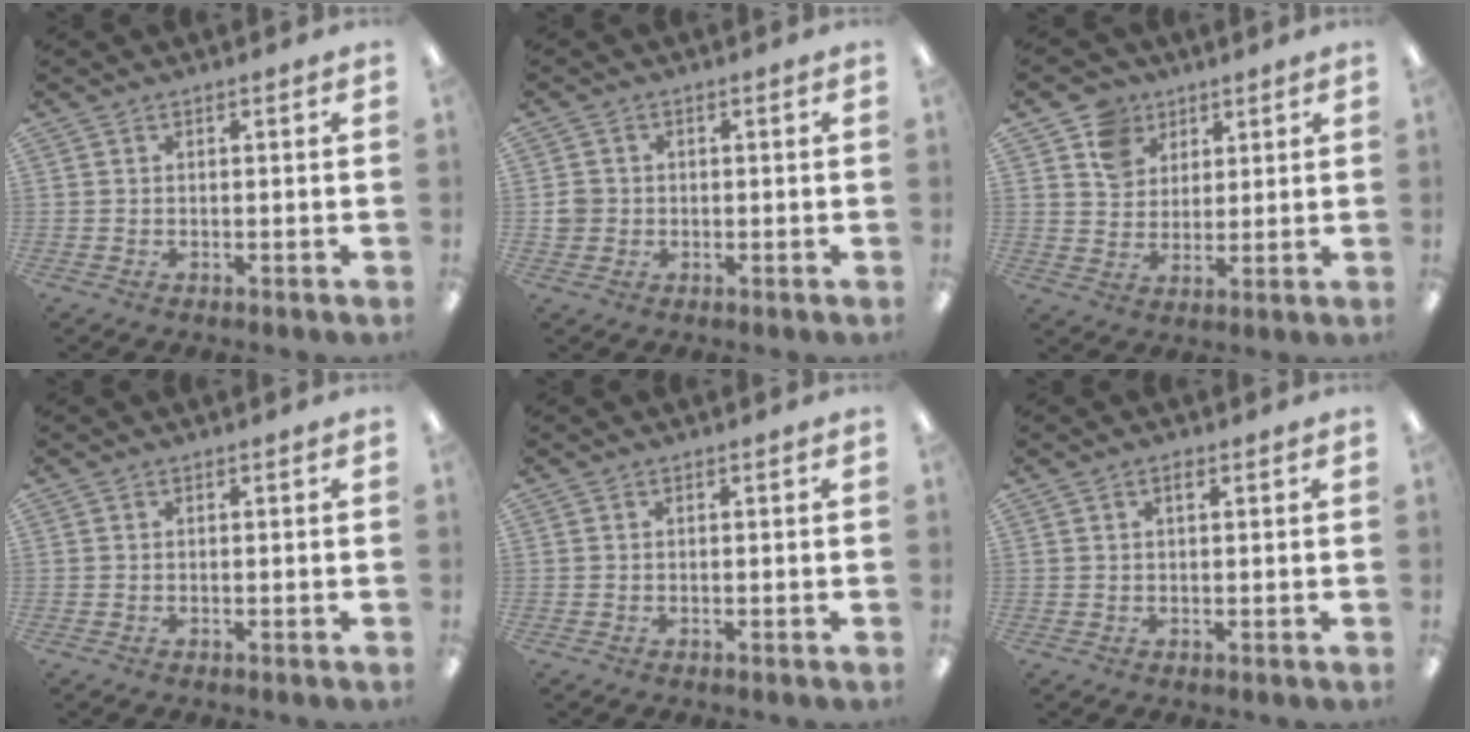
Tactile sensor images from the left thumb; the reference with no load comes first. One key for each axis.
{"total": 2.8, "fx": -0.2, "fy": 2.7, "fz": 0.5, "tx": -0.011, "ty": 0.005, "tz": -0.006}
{"total": 8.5, "fx": 5.0, "fy": 6.7, "fz": 1.6, "tx": -0.033, "ty": -0.018, "tz": 0.093}
{"total": 0.0}
{"total": 0.0}
{"total": 1.3, "fx": 0.8, "fy": 0.5, "fz": 1.0, "tx": -0.014, "ty": 0.000, "tz": 0.012}